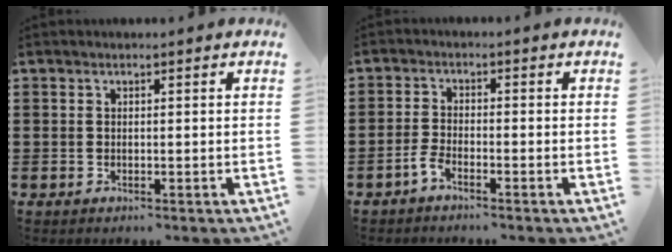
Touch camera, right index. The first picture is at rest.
{"total": 2.3, "force": [-1.9, 0.3, 1.3], "torque": [-0.039, -0.001, -0.041]}